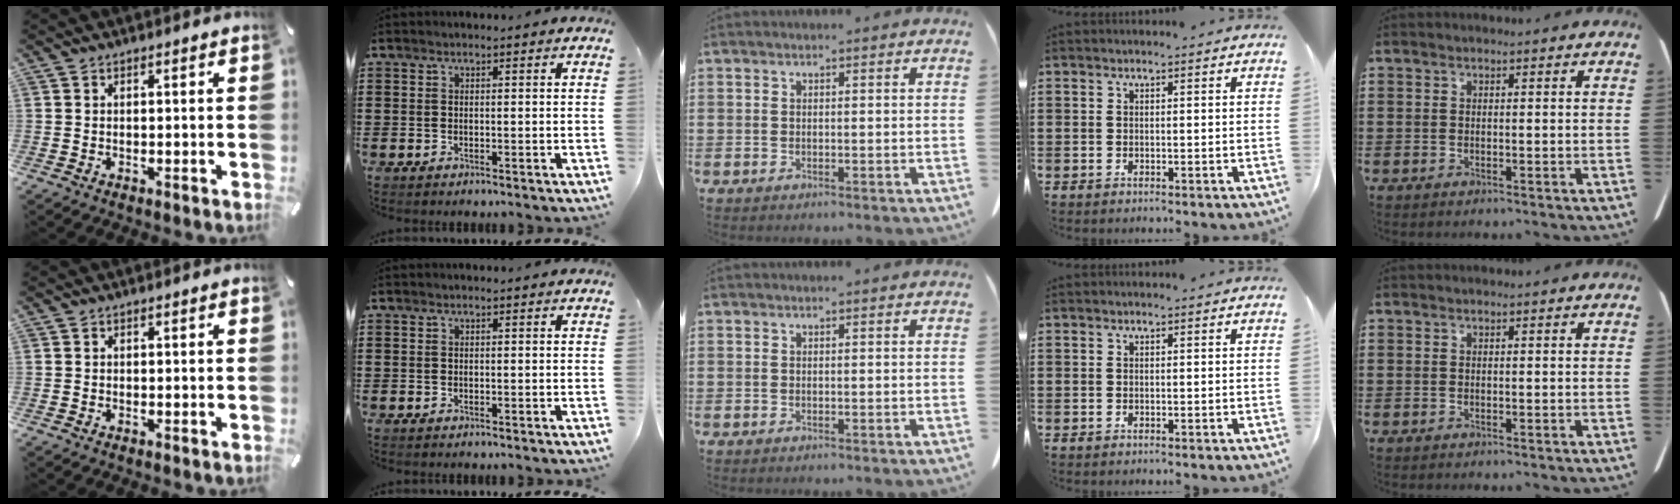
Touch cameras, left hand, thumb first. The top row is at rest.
{}